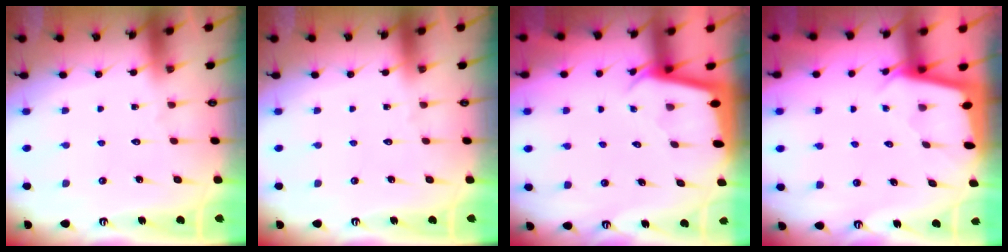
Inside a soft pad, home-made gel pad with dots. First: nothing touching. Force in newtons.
{"total": 0.0}
{"total": 2.0, "press": 2.0, "slide": 0.1}
{"total": 1.8, "press": 1.8, "slide": 0.1}